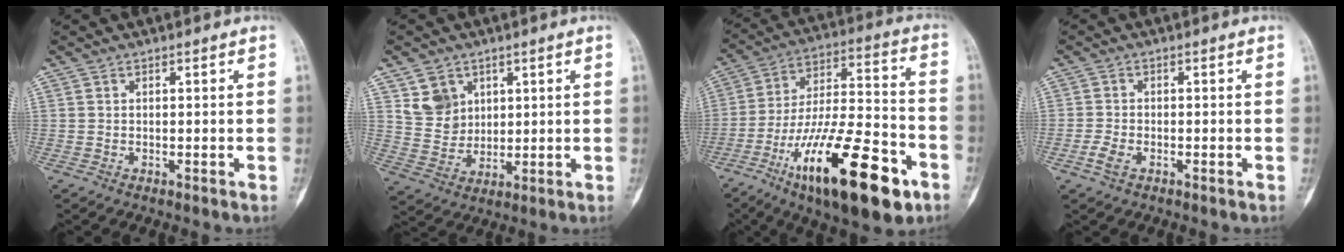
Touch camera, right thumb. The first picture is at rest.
{"total": 7.5, "force": [3.6, 6.1, 2.6], "torque": [-0.023, -0.022, 0.077]}
{"total": 26.7, "force": [-12.9, 8.9, 21.6], "torque": [-0.347, 0.060, -0.208]}
{"total": 2.6, "force": [-1.3, 1.4, 1.8], "torque": [-0.043, 0.006, -0.027]}